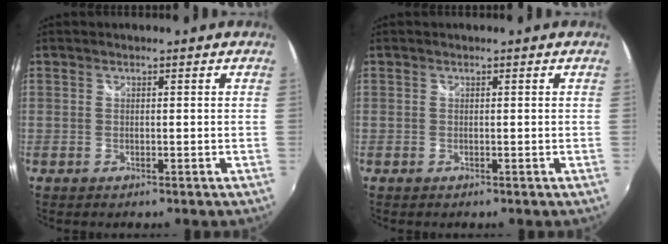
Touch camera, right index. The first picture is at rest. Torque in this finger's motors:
{"motor_torque": [0.09, 0.05, 0.05, 0.01]}